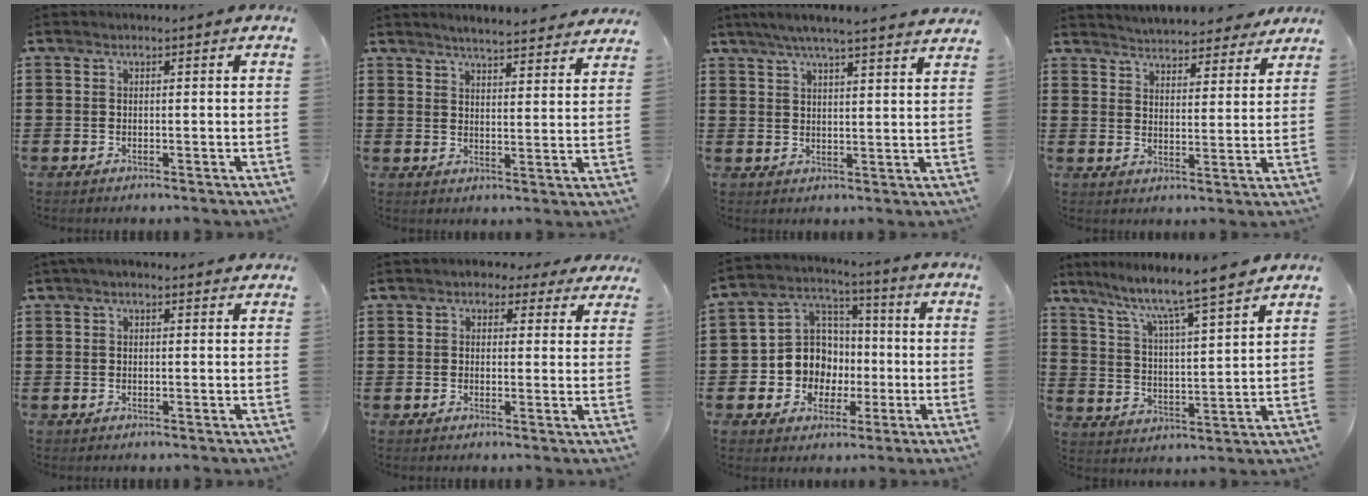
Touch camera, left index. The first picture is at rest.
{"total": 4.1, "force": [4.1, -0.4, 0.7], "torque": [-0.028, -0.022, 0.071]}
{"total": 4.9, "force": [4.3, -0.4, 2.2], "torque": [-0.056, -0.014, 0.075]}
{"total": 5.0, "force": [5.0, 0.3, 0.2], "torque": [-0.025, -0.023, 0.090]}
{"total": 1.2, "force": [0.3, 0.9, 0.8], "torque": [-0.017, 0.007, 0.005]}
{"total": 2.2, "force": [1.3, 1.7, 0.7], "torque": [-0.015, 0.007, 0.020]}
{"total": 9.3, "force": [-1.0, 8.9, 2.6], "torque": [-0.099, 0.005, -0.015]}
{"total": 7.0, "force": [6.1, -0.4, 3.5], "torque": [-0.093, -0.045, 0.095]}